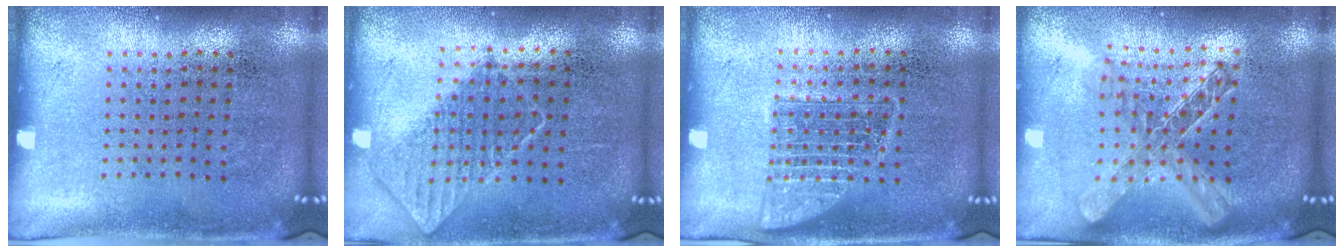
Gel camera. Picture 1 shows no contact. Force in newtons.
{"total": 0.8, "press": 0.8, "slide": 0.2}
{"total": 1.0, "press": 1.0, "slide": 0.2}
{"total": 2.0, "press": 1.7, "slide": 1.1}